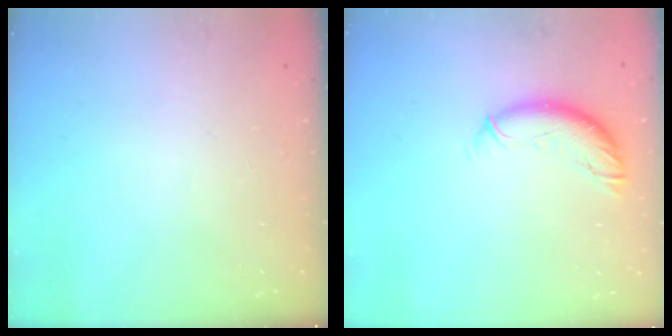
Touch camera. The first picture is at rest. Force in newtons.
{"total": 9.4, "press": 9.4, "slide": 0.6}